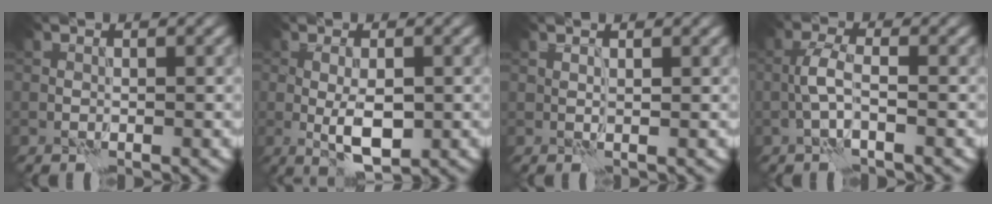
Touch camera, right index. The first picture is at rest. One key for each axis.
{"total": 3.9, "fx": -0.7, "fy": 1.5, "fz": 3.5, "tx": -0.067, "ty": -0.007, "tz": -0.006}
{"total": 0.9, "fx": 0.6, "fy": 0.2, "fz": 0.6, "tx": -0.010, "ty": -0.004, "tz": 0.009}
{"total": 2.5, "fx": -0.8, "fy": 0.6, "fz": 2.3, "tx": -0.050, "ty": 0.009, "tz": -0.020}